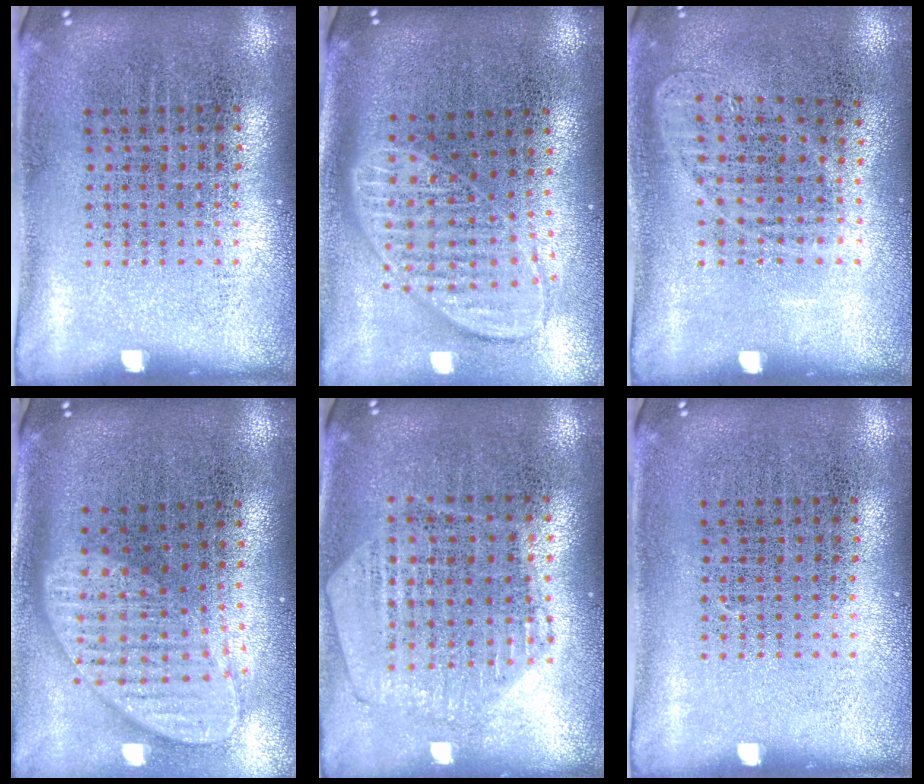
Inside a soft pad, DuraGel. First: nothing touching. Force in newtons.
{"total": 1.8, "press": 1.4, "slide": 1.1}
{"total": 0.9, "press": 0.8, "slide": 0.4}
{"total": 2.0, "press": 1.6, "slide": 1.3}
{"total": 0.6, "press": 0.6, "slide": 0.1}
{"total": 0.0}